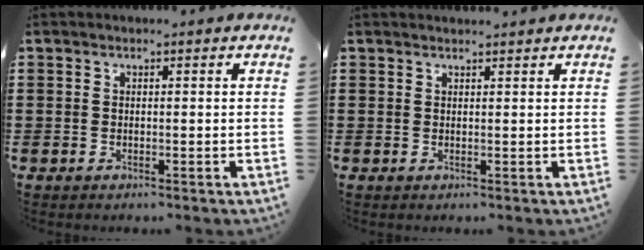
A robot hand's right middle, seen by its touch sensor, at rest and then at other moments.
{"total": 1.1, "force": [1.0, -0.2, 0.1], "torque": [-0.003, -0.002, 0.019]}